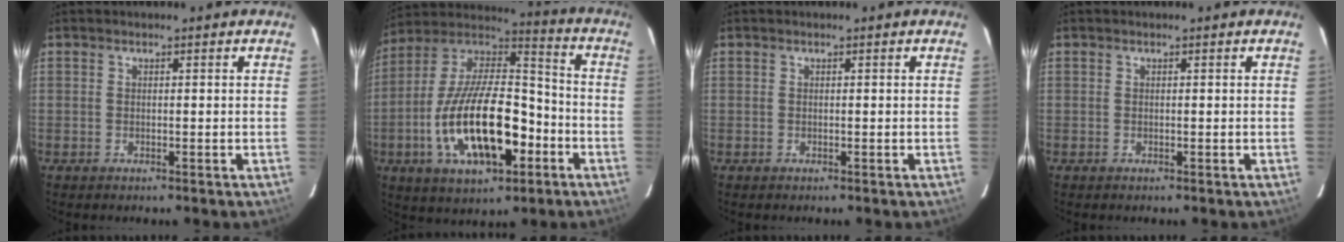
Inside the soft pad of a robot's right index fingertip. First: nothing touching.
{"total": 23.2, "force": [-7.8, 10.4, 19.2], "torque": [-0.373, -0.003, -0.131]}
{"total": 0.0}
{"total": 0.0}